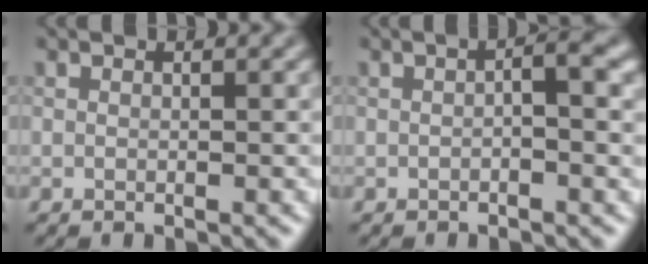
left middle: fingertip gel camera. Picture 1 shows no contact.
{"total": 2.0, "force": [-0.2, 0.4, 2.0], "torque": [-0.032, 0.004, -0.004]}